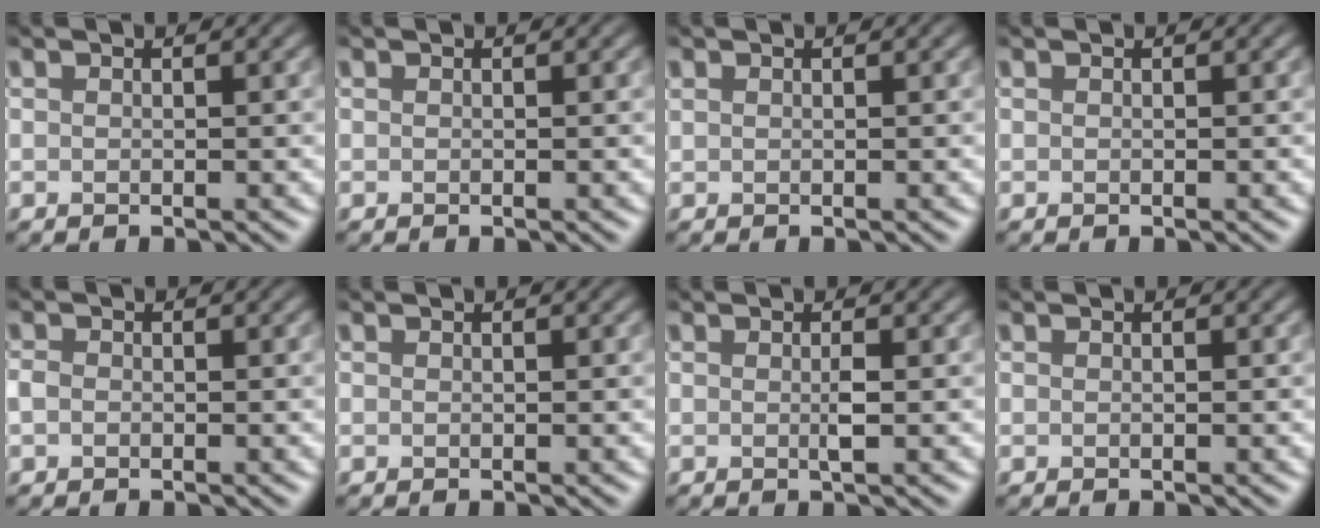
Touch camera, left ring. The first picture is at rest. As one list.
[{"total": 0.0}, {"total": 0.0}, {"total": 0.0}, {"total": 0.9, "force": [-0.3, 0.7, 0.4], "torque": [-0.010, -0.001, -0.008]}, {"total": 0.0}, {"total": 0.8, "force": [0.0, 0.0, 0.8], "torque": [-0.016, -0.001, -0.002]}, {"total": 0.0}]